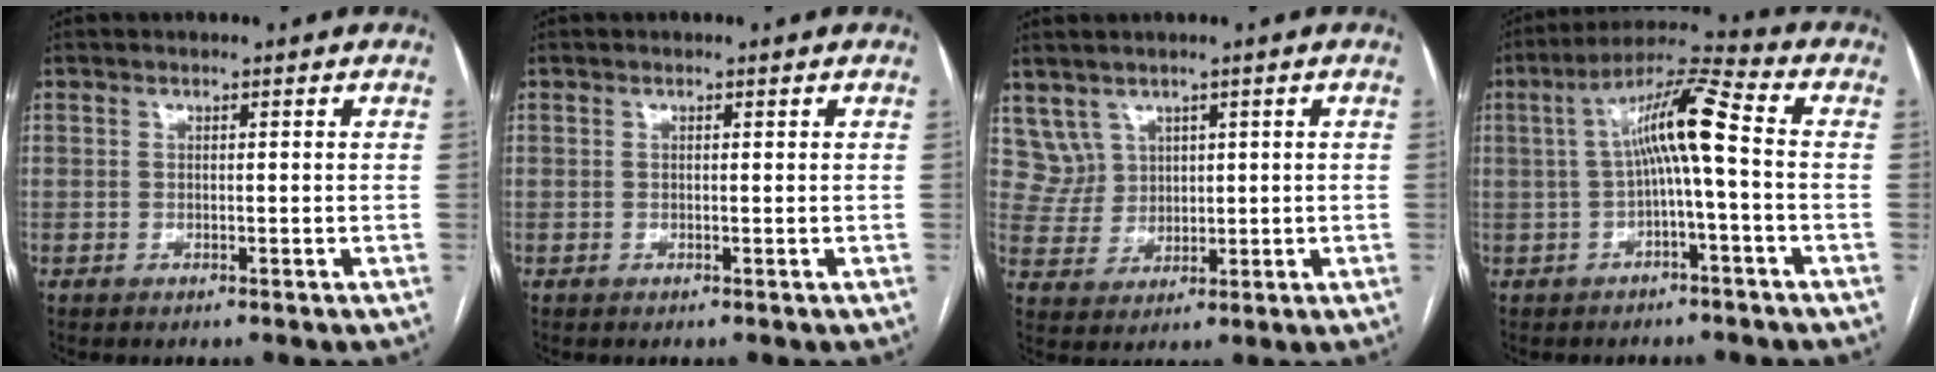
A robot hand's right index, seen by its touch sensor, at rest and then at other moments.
{"total": 0.0}
{"total": 4.8, "force": [2.8, 3.8, -0.2], "torque": [-0.002, 0.014, 0.066]}
{"total": 9.2, "force": [-0.1, 0.4, 9.2], "torque": [-0.163, 0.034, -0.002]}